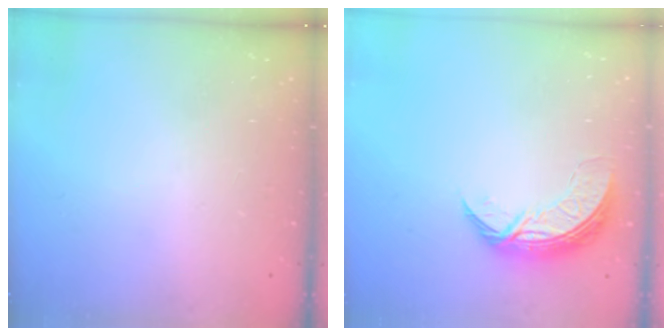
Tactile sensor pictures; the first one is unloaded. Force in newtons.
{"total": 7.7, "press": 7.6, "slide": 0.7}